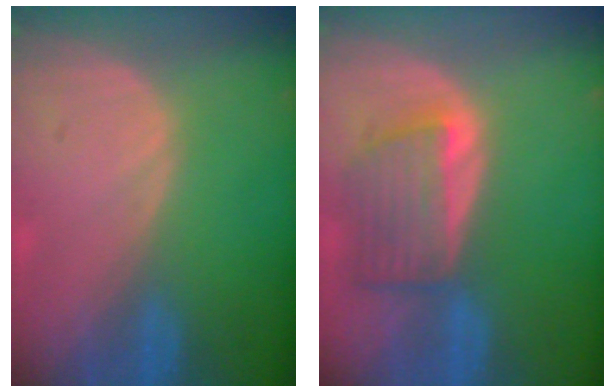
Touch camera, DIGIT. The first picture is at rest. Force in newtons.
{"total": 6.4, "press": 6.4, "slide": 0.8}